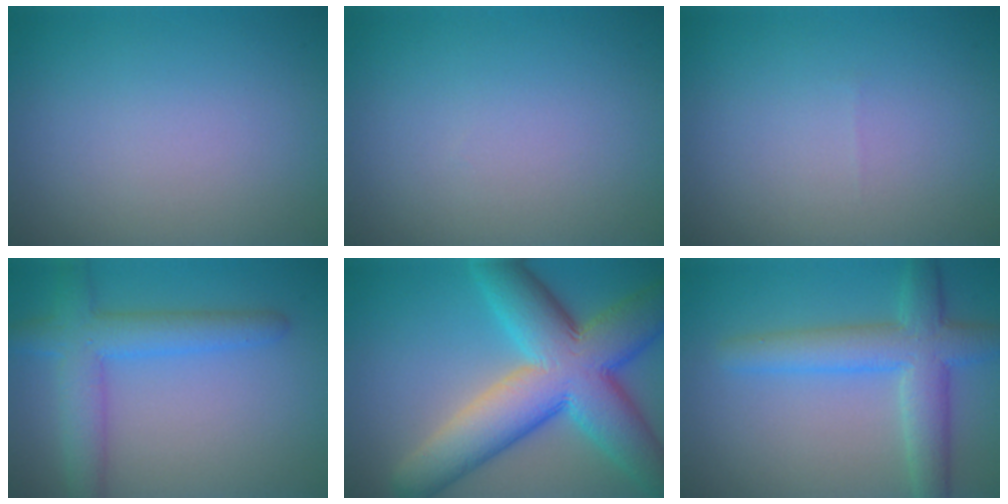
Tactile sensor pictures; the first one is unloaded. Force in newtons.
{"total": 0.0}
{"total": 0.0}
{"total": 4.9, "press": 4.9, "slide": 0.3}
{"total": 12.3, "press": 12.3, "slide": 0.5}
{"total": 5.6, "press": 5.6, "slide": 0.2}